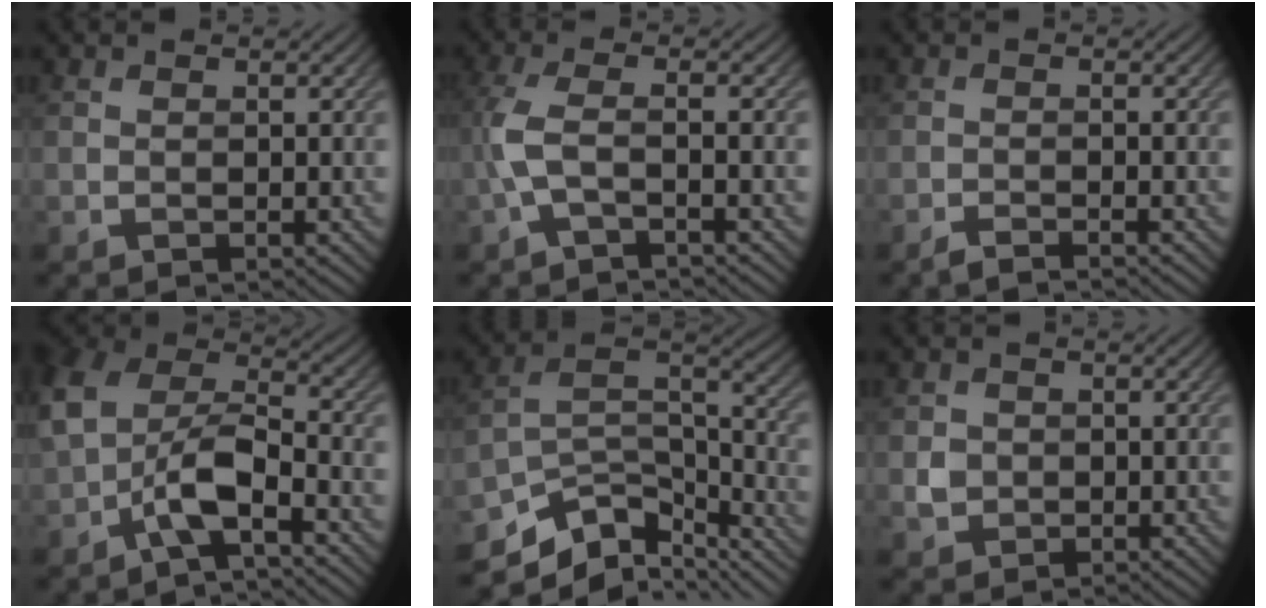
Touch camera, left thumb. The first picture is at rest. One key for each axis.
{"total": 4.0, "fx": -1.5, "fy": 0.8, "fz": 3.6, "tx": -0.088, "ty": 0.001, "tz": -0.046}
{"total": 1.7, "fx": -1.6, "fy": -0.1, "fz": 0.7, "tx": -0.008, "ty": 0.001, "tz": -0.037}
{"total": 8.8, "fx": -3.3, "fy": 4.6, "fz": 6.7, "tx": -0.132, "ty": 0.004, "tz": -0.081}
{"total": 11.6, "fx": -8.1, "fy": 4.9, "fz": 6.8, "tx": -0.149, "ty": -0.012, "tz": -0.130}
{"total": 1.7, "fx": 0.0, "fy": 1.6, "fz": 0.3, "tx": -0.005, "ty": -0.002, "tz": -0.003}